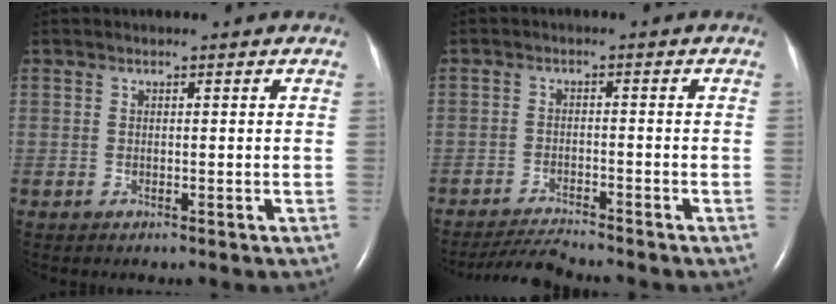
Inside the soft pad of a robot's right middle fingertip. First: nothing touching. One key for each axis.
{"total": 4.9, "fx": -4.8, "fy": -0.8, "fz": 0.8, "tx": -0.017, "ty": -0.021, "tz": -0.085}